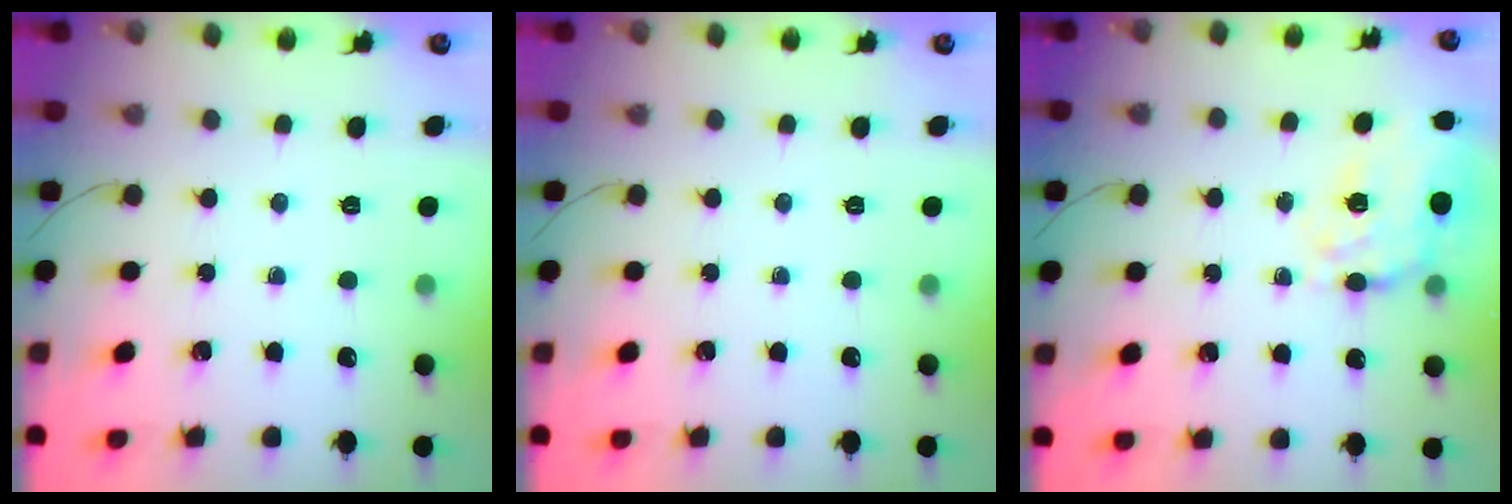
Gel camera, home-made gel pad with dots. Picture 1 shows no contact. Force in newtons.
{"total": 0.0}
{"total": 13.0, "press": 12.3, "slide": 4.2}